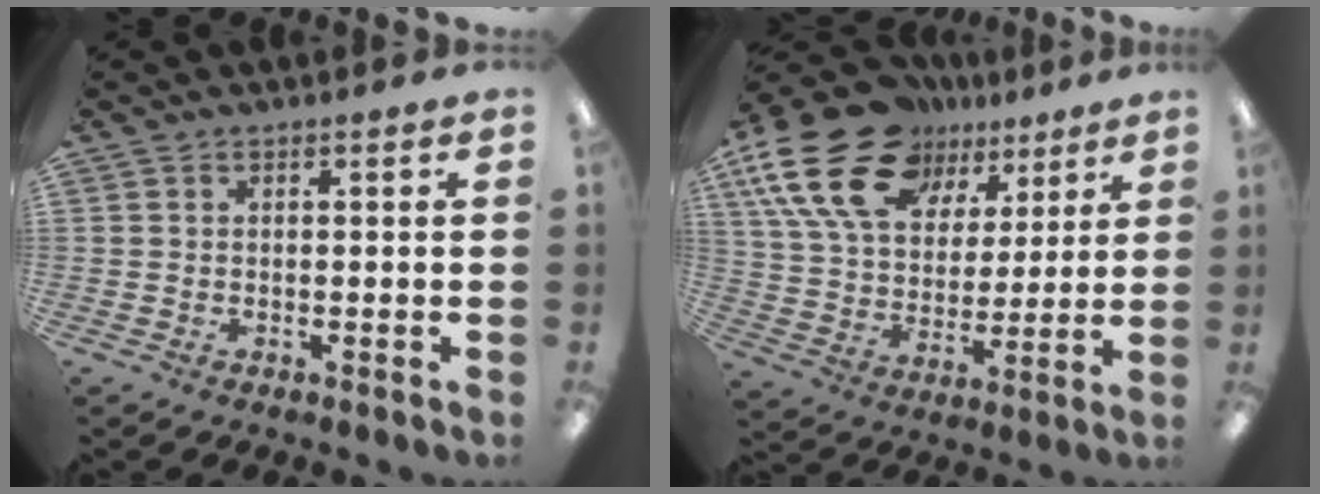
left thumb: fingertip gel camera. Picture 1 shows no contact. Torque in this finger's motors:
{"motor_torque": [0.72, 0.89, 1.68, -1.10, 0.60]}